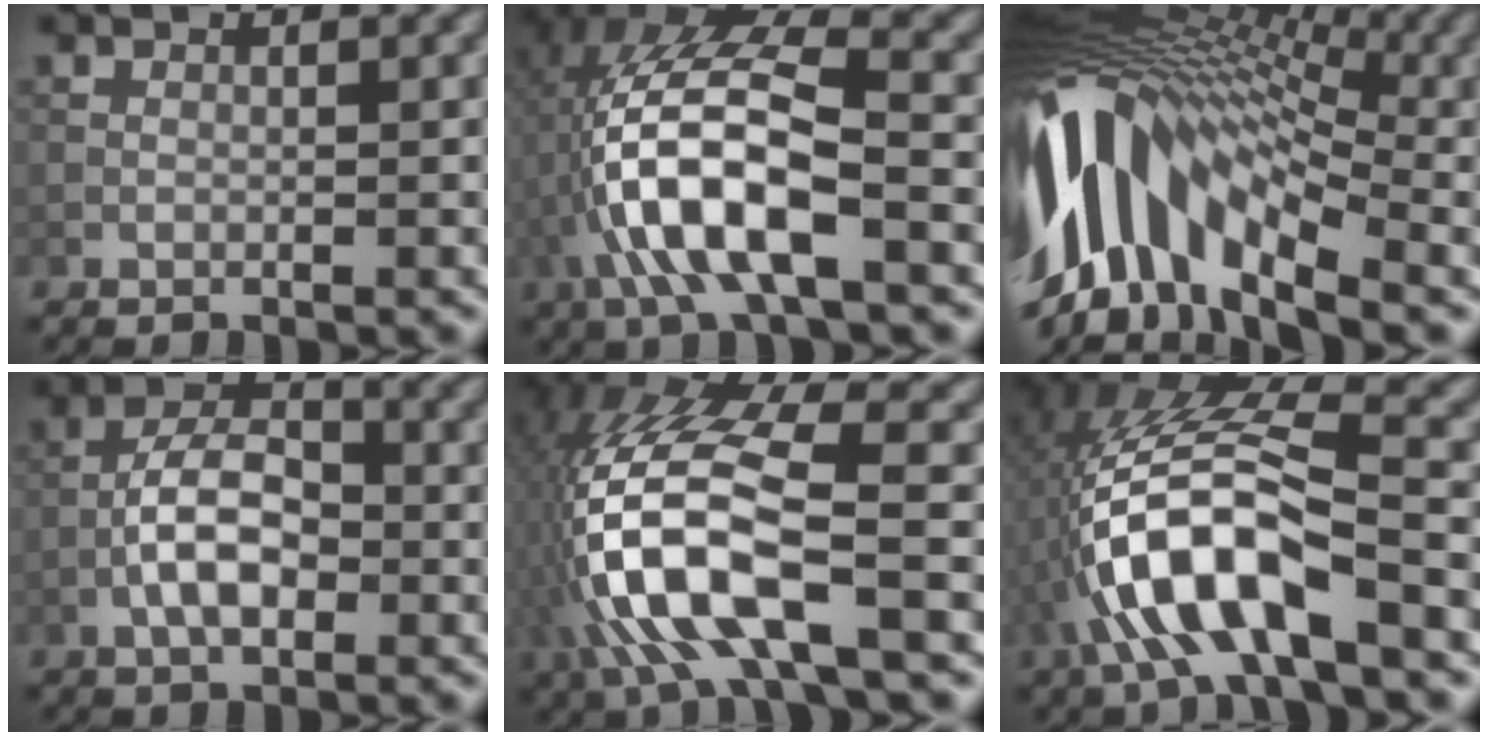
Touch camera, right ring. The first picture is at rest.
{"total": 11.0, "force": [-2.7, 4.2, 9.8], "torque": [-0.204, 0.012, -0.051]}
{"total": 14.3, "force": [-2.3, 8.0, 11.6], "torque": [-0.224, 0.027, -0.041]}
{"total": 5.3, "force": [-1.6, 2.6, 4.4], "torque": [-0.075, 0.012, -0.032]}
{"total": 12.4, "force": [-3.5, 4.9, 10.9], "torque": [-0.244, 0.004, -0.061]}
{"total": 10.4, "force": [-3.7, 3.5, 9.1], "torque": [-0.192, 0.012, -0.066]}